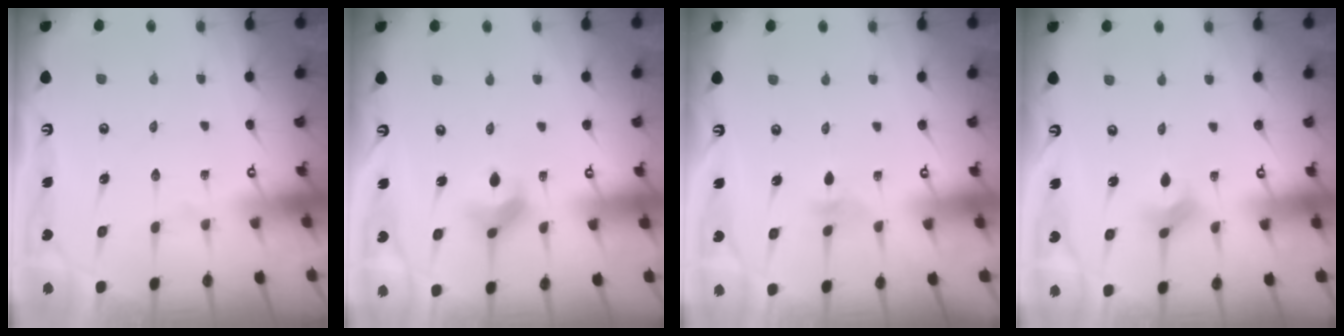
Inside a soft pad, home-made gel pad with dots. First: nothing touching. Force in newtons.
{"total": 7.3, "press": 7.2, "slide": 1.2}
{"total": 2.8, "press": 2.7, "slide": 0.8}
{"total": 2.8, "press": 2.8, "slide": 0.7}